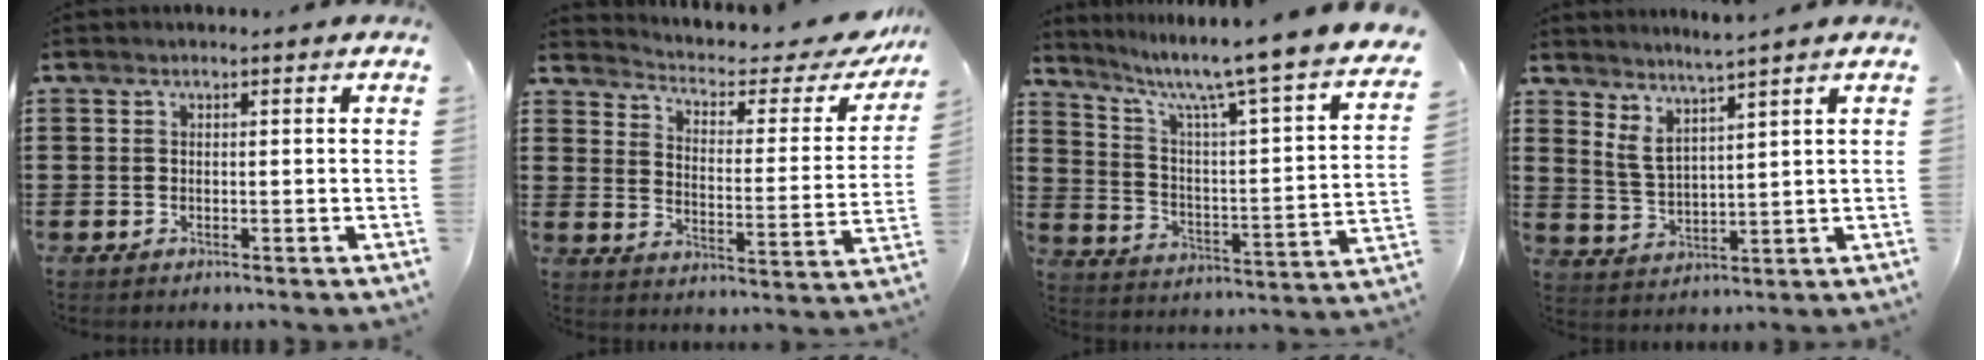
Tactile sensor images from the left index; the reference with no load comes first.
{"total": 3.4, "force": [2.5, 1.0, 2.0], "torque": [-0.049, -0.026, 0.032]}
{"total": 8.1, "force": [6.3, -0.5, 5.0], "torque": [-0.114, -0.059, 0.089]}
{"total": 3.8, "force": [3.3, 0.0, 1.9], "torque": [-0.048, -0.018, 0.057]}